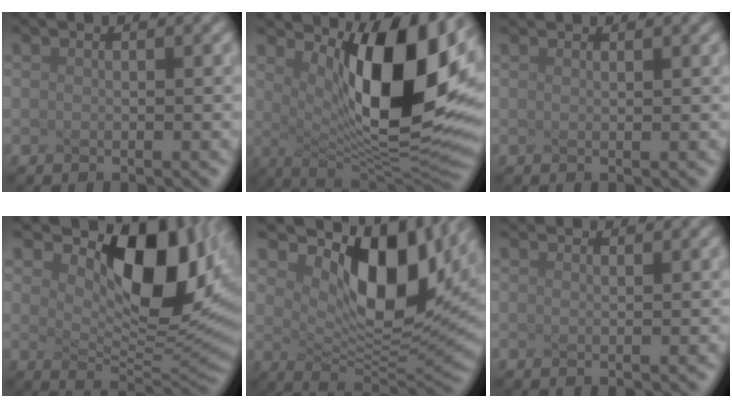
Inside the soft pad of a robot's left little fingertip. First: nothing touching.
{"total": 10.4, "force": [2.9, 3.1, 9.5], "torque": [-0.153, -0.014, 0.078]}
{"total": 1.7, "force": [1.5, 0.6, 0.7], "torque": [-0.003, 0.021, 0.008]}
{"total": 7.7, "force": [2.5, 3.7, 6.2], "torque": [-0.112, -0.015, 0.067]}
{"total": 8.2, "force": [2.9, 4.1, 6.4], "torque": [-0.124, -0.019, 0.080]}
{"total": 2.5, "force": [2.1, 0.8, 1.0], "torque": [-0.009, 0.029, 0.017]}